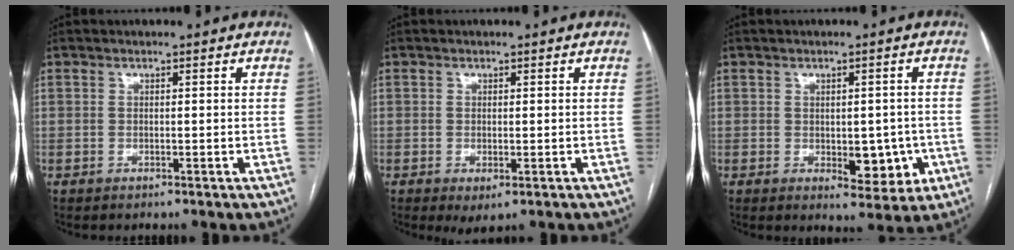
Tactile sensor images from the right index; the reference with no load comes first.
{"total": 2.6, "force": [-1.1, 0.9, 2.1], "torque": [-0.029, -0.006, -0.009]}
{"total": 6.6, "force": [-1.4, 3.4, 5.4], "torque": [-0.058, 0.003, -0.007]}